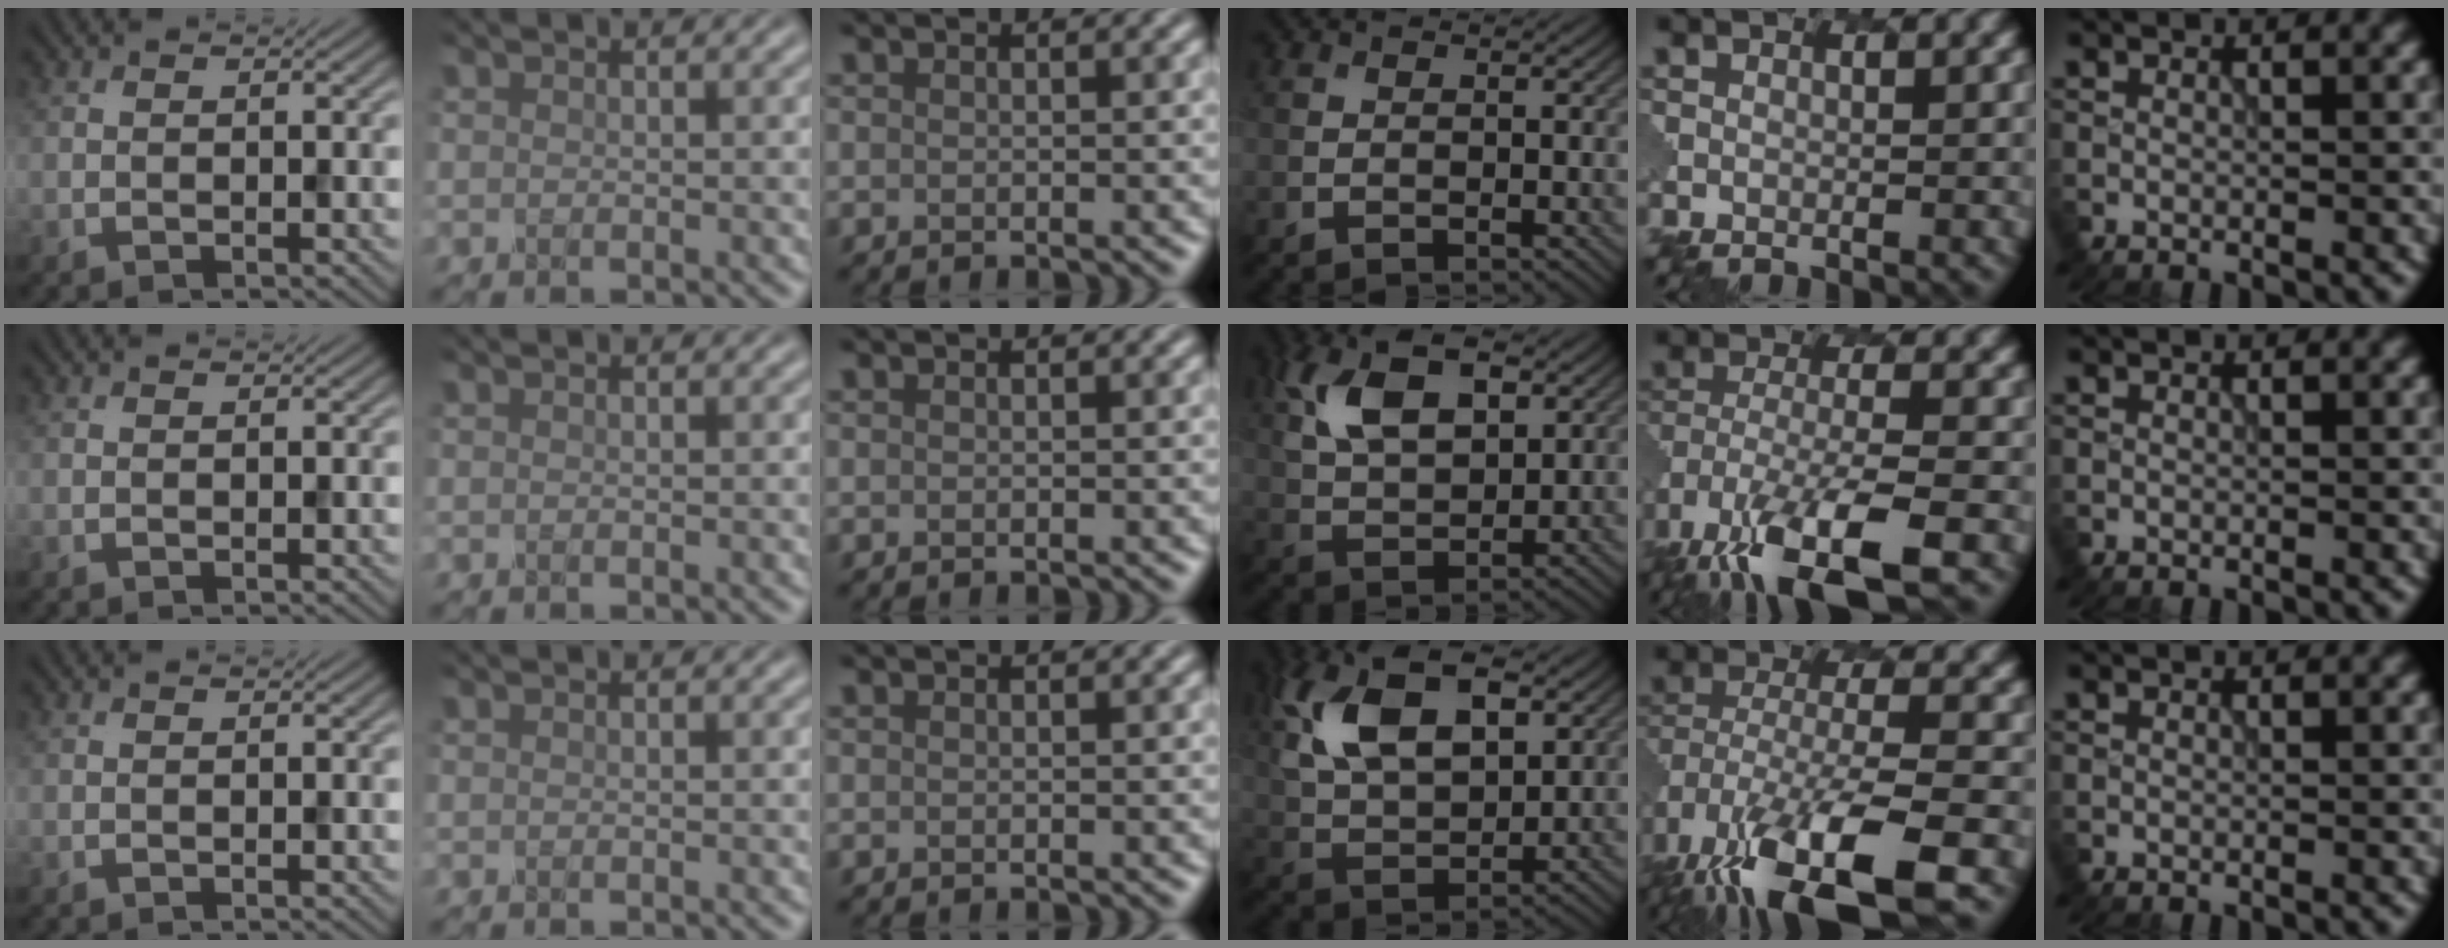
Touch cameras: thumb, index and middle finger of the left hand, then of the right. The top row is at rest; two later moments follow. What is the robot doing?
{"motion": "insert", "object": "pen bag"}